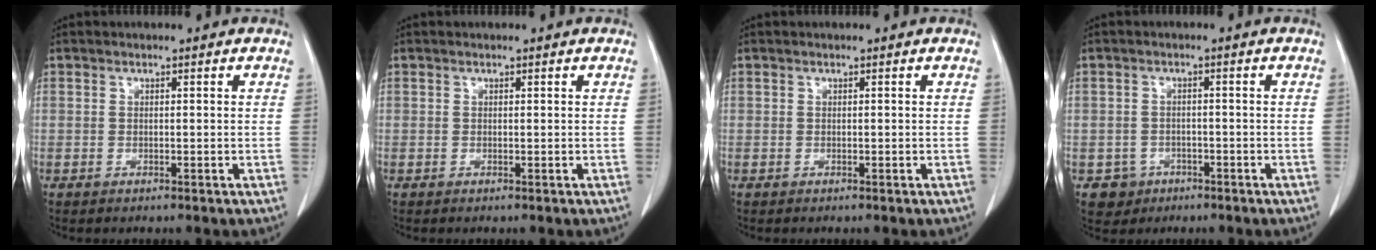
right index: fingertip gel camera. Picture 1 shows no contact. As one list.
[{"total": 0.0}, {"total": 0.0}, {"total": 3.5, "force": [-1.6, 3.1, -0.1], "torque": [0.005, 0.014, -0.022]}]